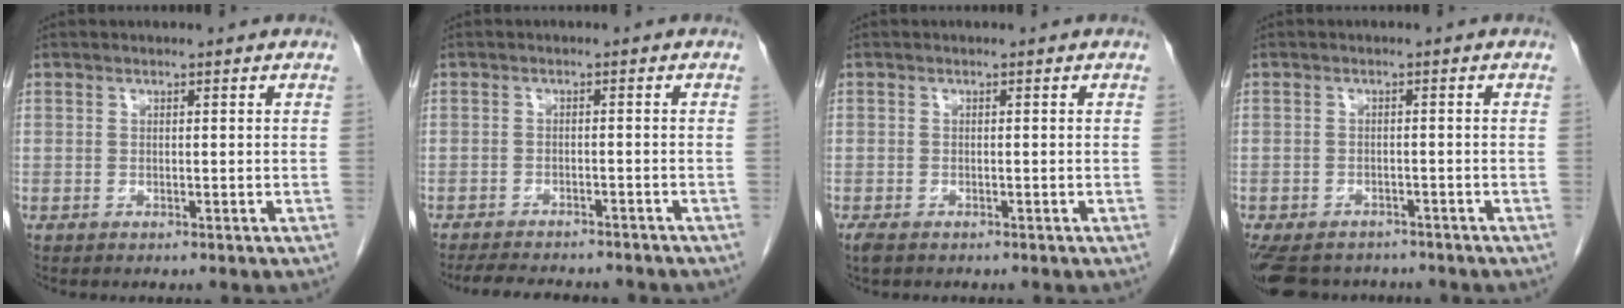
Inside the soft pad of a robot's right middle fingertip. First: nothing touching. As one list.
[{"total": 11.1, "force": [-9.9, 2.7, 4.3], "torque": [-0.070, -0.005, -0.125]}, {"total": 1.8, "force": [-1.2, 0.9, 0.9], "torque": [-0.022, -0.004, -0.015]}, {"total": 11.3, "force": [-9.0, 5.7, 3.8], "torque": [-0.096, -0.010, -0.112]}]